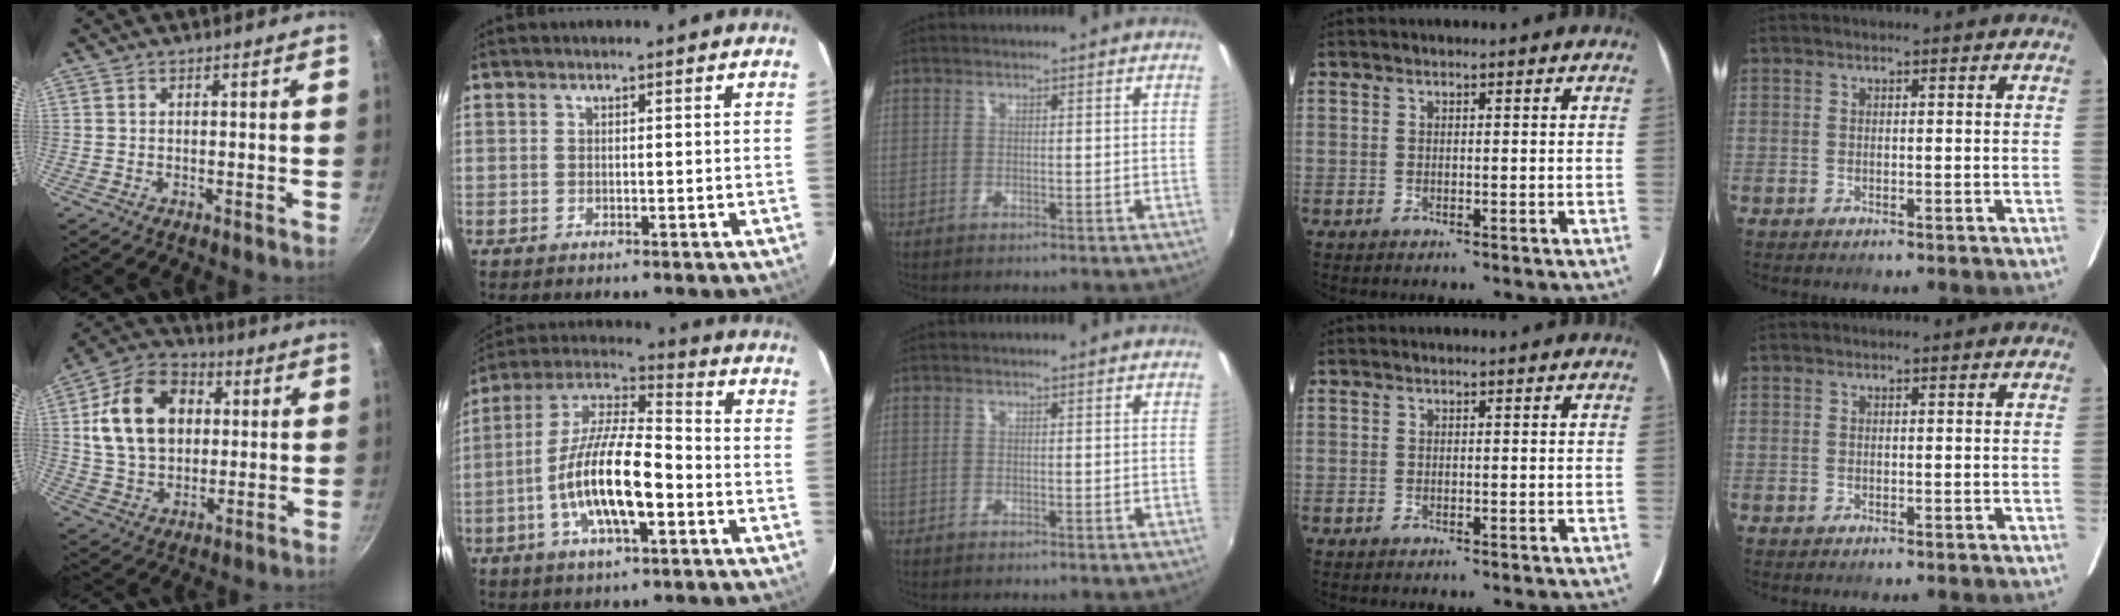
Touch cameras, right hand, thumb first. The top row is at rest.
{"thumb": {"total": 17.0, "force": [3.3, 12.5, 11.1], "torque": [-0.171, 0.012, 0.049]}, "index": {"total": 15.5, "force": [-4.9, 4.7, 14.0], "torque": [-0.274, -0.005, -0.094]}}